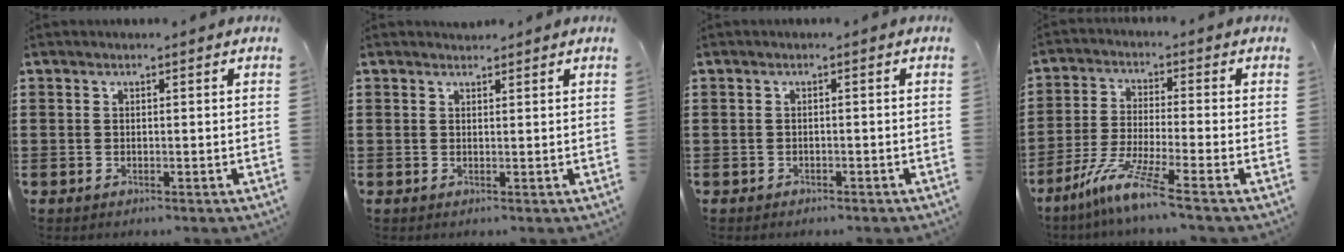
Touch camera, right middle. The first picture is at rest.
{"total": 1.1, "force": [1.1, 0.1, -0.2], "torque": [0.000, -0.002, 0.021]}
{"total": 0.7, "force": [-0.7, 0.3, 0.0], "torque": [-0.002, 0.002, -0.015]}
{"total": 7.7, "force": [-5.7, -0.2, 5.3], "torque": [-0.111, -0.016, -0.111]}